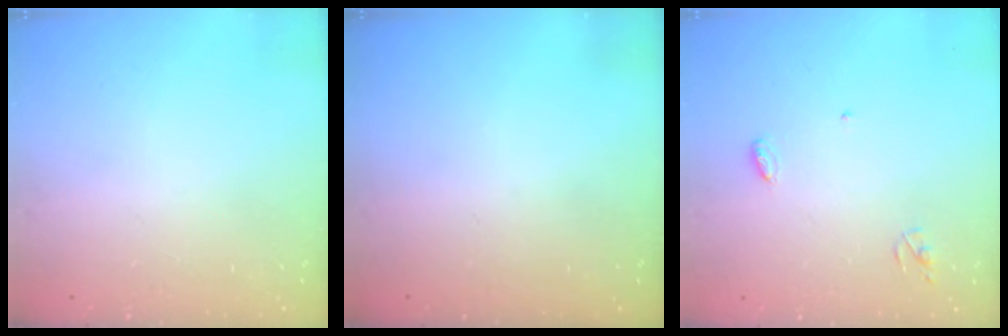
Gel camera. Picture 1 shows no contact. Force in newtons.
{"total": 0.0}
{"total": 3.5, "press": 3.5, "slide": 0.2}